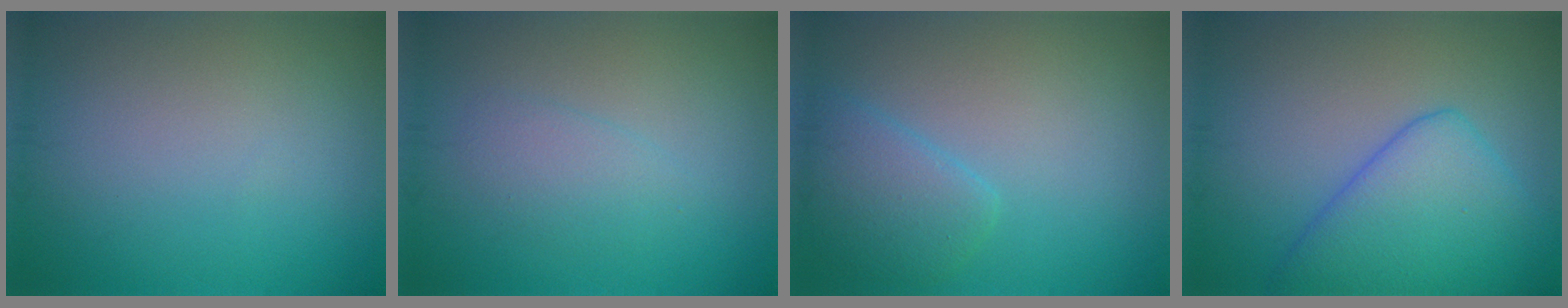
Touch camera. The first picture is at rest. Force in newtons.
{"total": 1.8, "press": 1.8, "slide": 0.1}
{"total": 2.9, "press": 2.9, "slide": 0.1}
{"total": 7.0, "press": 7.0, "slide": 0.3}